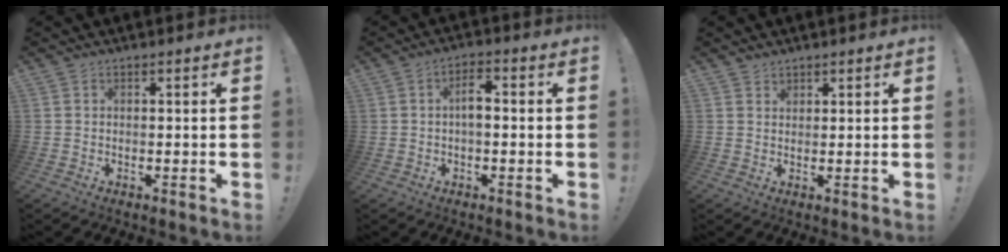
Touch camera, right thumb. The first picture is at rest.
{"total": 4.9, "force": [0.2, 3.0, 3.9], "torque": [-0.053, 0.005, -0.003]}
{"total": 1.8, "force": [1.5, 0.9, 0.0], "torque": [0.005, -0.013, 0.027]}